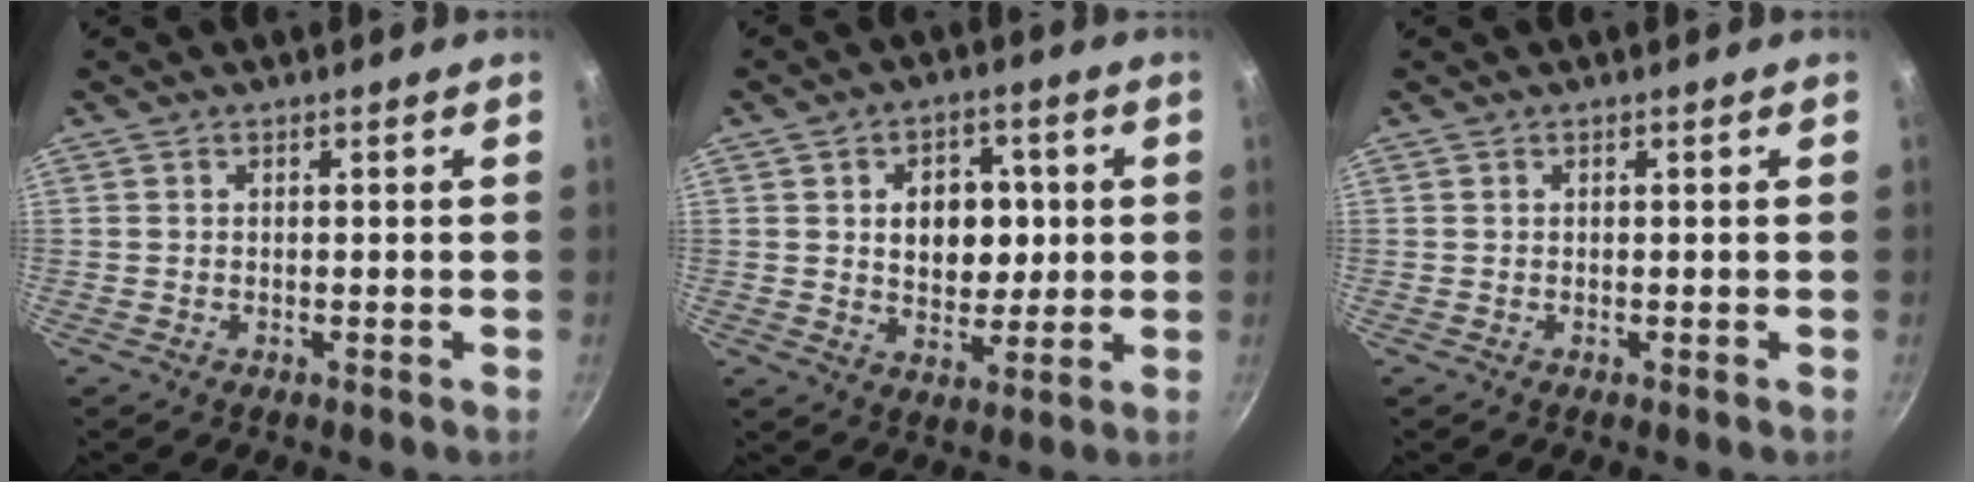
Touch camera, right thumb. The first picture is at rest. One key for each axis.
{"total": 10.1, "fx": 1.5, "fy": 7.3, "fz": 6.8, "tx": -0.059, "ty": -0.003, "tz": 0.025}
{"total": 0.0}